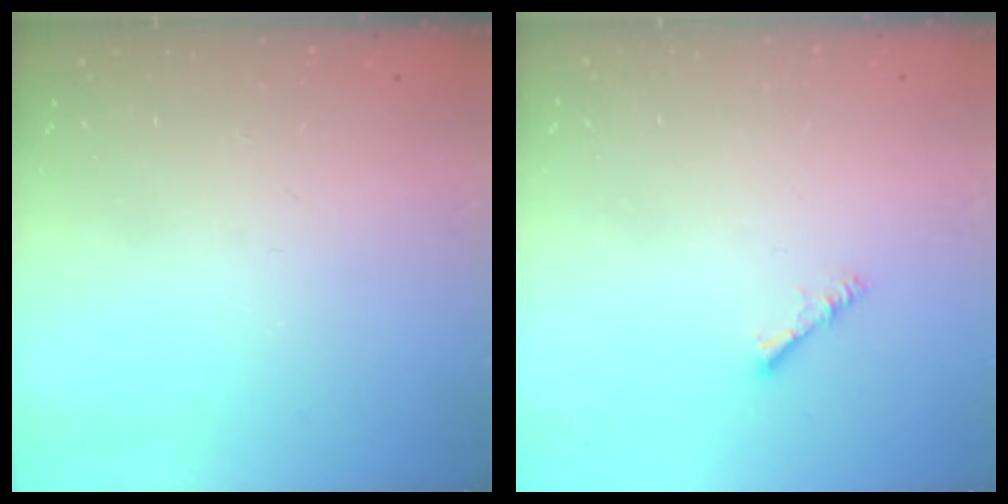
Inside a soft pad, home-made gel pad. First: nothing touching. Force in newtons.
{"total": 2.3, "press": 2.3, "slide": 0.4}